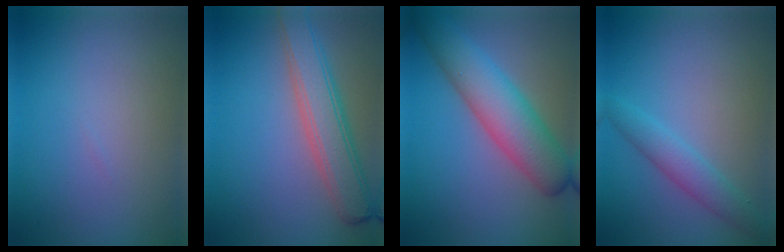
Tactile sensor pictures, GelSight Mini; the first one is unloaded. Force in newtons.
{"total": 5.3, "press": 5.3, "slide": 0.1}
{"total": 7.0, "press": 7.0, "slide": 0.3}
{"total": 2.8, "press": 2.8, "slide": 0.1}